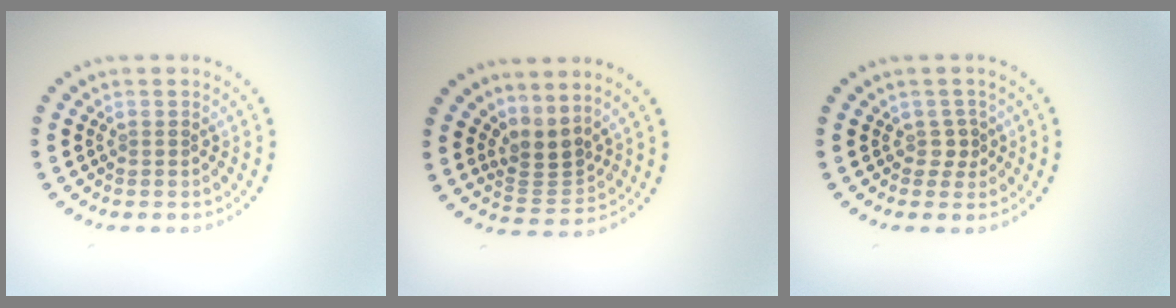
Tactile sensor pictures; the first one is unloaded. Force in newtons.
{"total": 2.8, "press": 2.0, "slide": 1.9}
{"total": 1.2, "press": 1.0, "slide": 0.7}